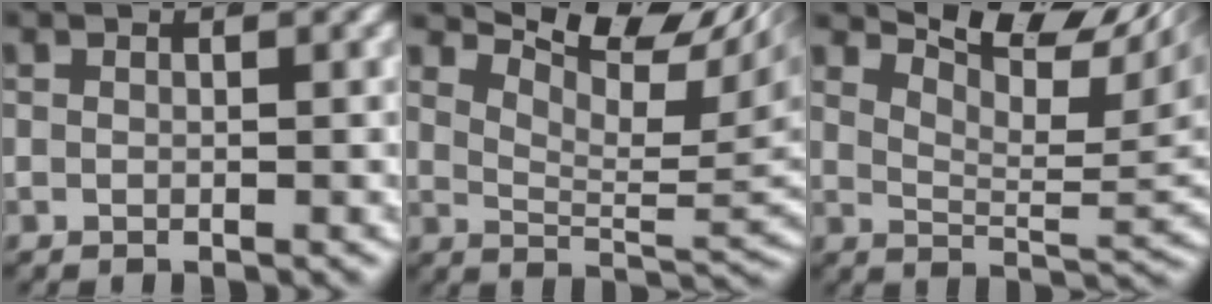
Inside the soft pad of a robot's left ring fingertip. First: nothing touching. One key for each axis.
{"total": 9.3, "fx": 5.1, "fy": 3.2, "fz": 7.1, "tx": -0.070, "ty": 0.009, "tz": 0.077}
{"total": 8.7, "fx": 5.3, "fy": 2.4, "fz": 6.5, "tx": -0.064, "ty": 0.012, "tz": 0.079}